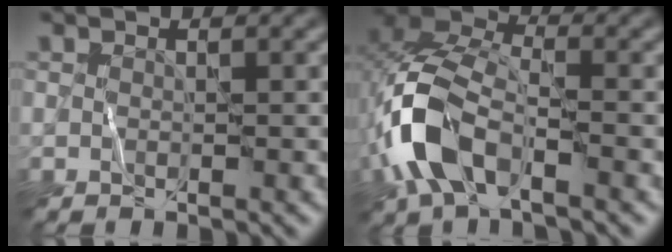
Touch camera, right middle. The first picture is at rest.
{"total": 8.5, "force": [-3.2, 4.5, 6.5], "torque": [-0.149, 0.009, -0.077]}